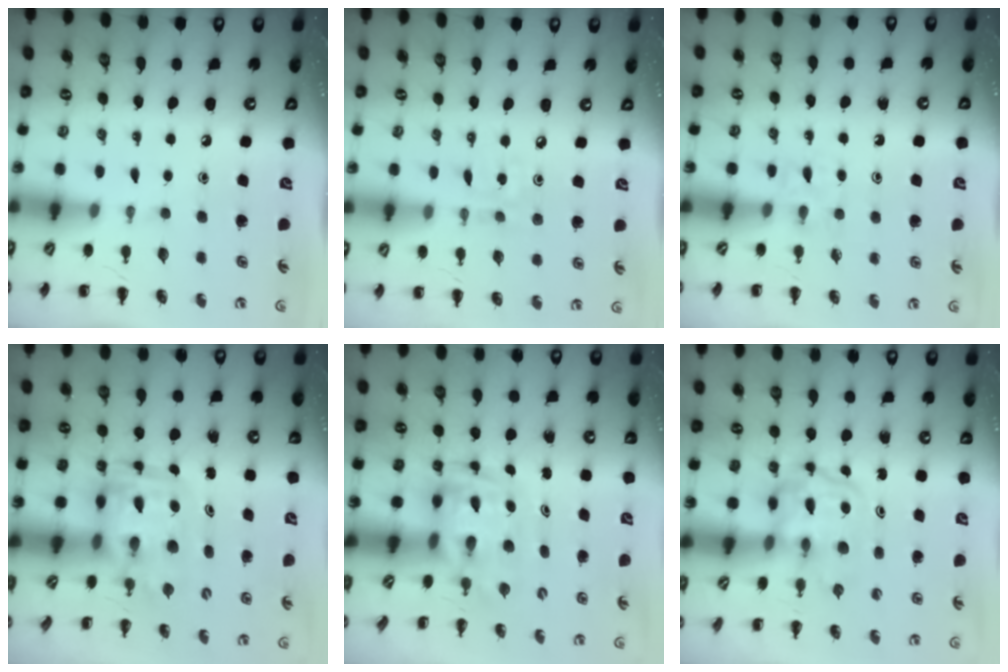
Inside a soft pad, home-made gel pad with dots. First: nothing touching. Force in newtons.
{"total": 2.6, "press": 2.5, "slide": 0.8}
{"total": 2.9, "press": 2.7, "slide": 1.2}
{"total": 3.5, "press": 3.4, "slide": 0.7}
{"total": 3.5, "press": 3.4, "slide": 0.7}
{"total": 3.8, "press": 3.8, "slide": 0.4}